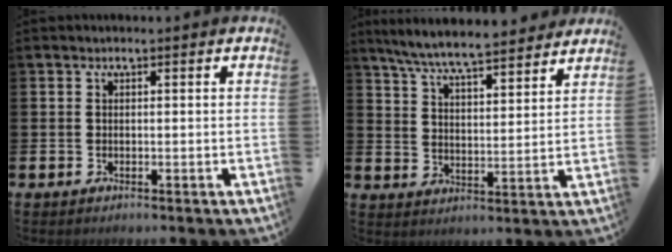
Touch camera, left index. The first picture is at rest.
{"total": 7.4, "force": [7.0, 0.4, 2.3], "torque": [-0.075, -0.043, 0.124]}